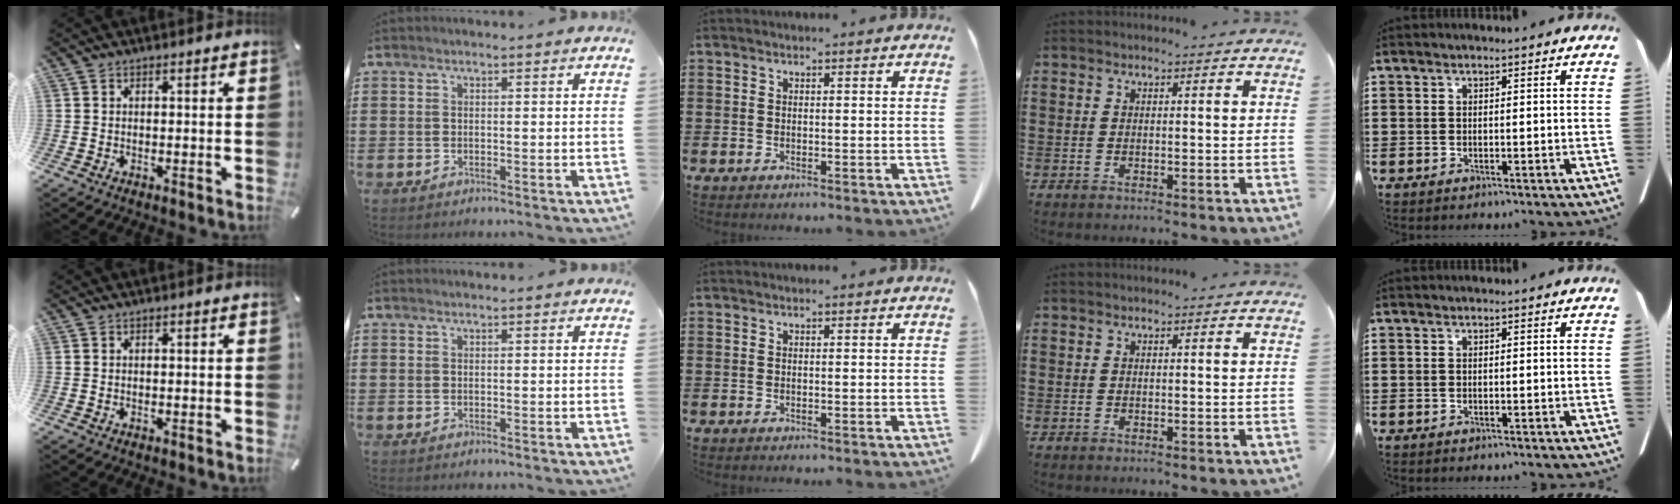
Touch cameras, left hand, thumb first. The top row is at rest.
{}